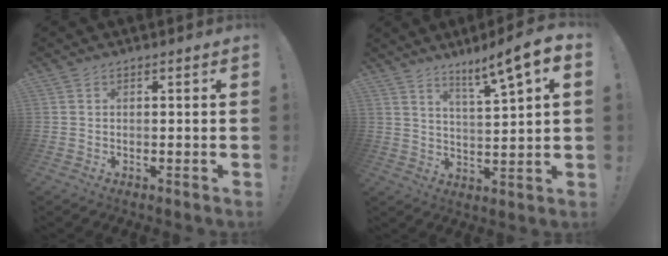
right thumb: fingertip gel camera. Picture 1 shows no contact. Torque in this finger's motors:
{"motor_torque": [-0.15, 1.82, 0.75, 0.56, 0.03]}